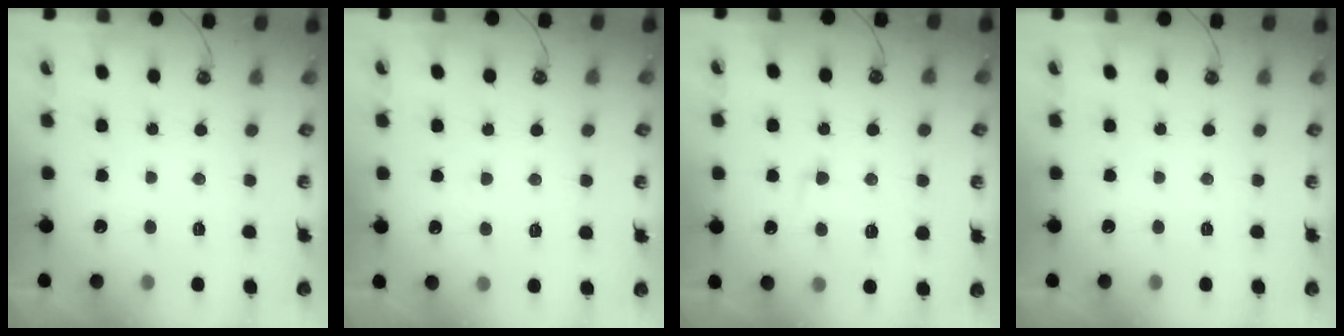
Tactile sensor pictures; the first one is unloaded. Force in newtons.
{"total": 3.0, "press": 2.8, "slide": 0.8}
{"total": 1.6, "press": 1.2, "slide": 1.0}
{"total": 0.0}